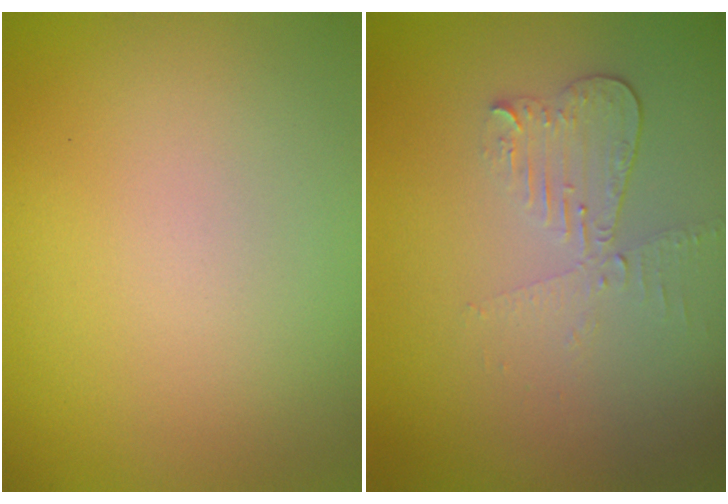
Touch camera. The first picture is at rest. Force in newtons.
{"total": 2.8, "press": 2.5, "slide": 1.3}